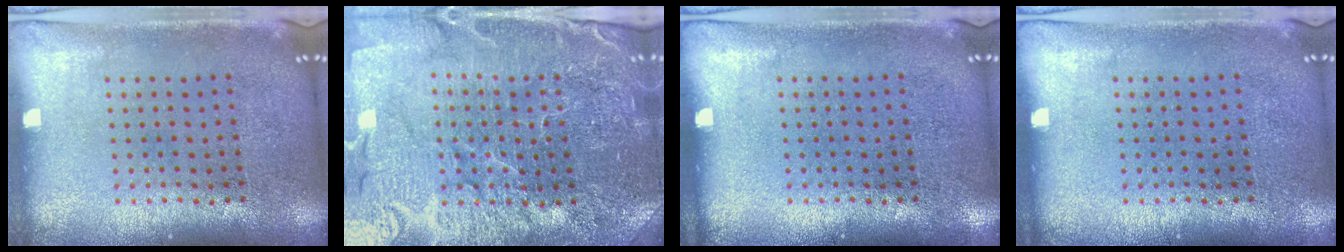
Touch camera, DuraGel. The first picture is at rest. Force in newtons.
{"total": 5.0, "press": 4.7, "slide": 1.8}
{"total": 0.0}
{"total": 0.0}